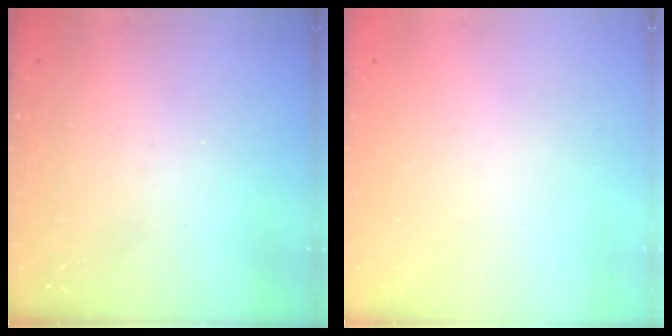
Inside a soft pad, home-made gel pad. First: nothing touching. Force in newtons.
{"total": 0.0}